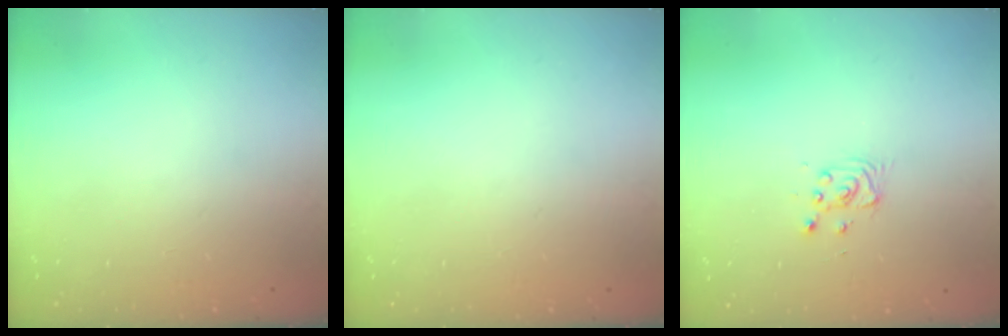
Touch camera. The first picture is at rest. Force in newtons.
{"total": 0.0}
{"total": 2.8, "press": 2.8, "slide": 0.4}